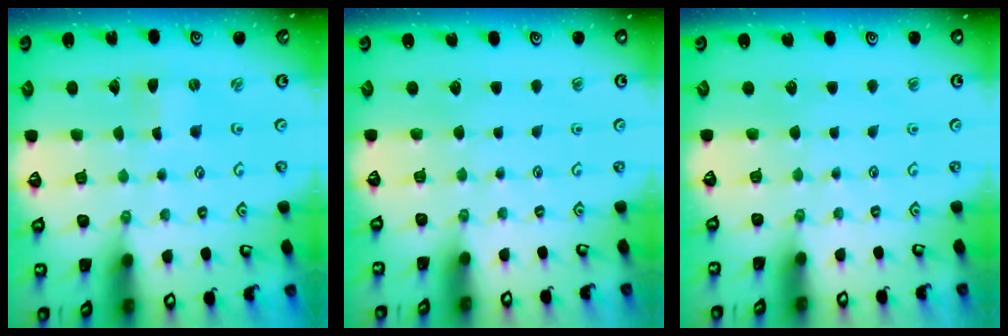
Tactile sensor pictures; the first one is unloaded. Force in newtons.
{"total": 0.0}
{"total": 0.0}